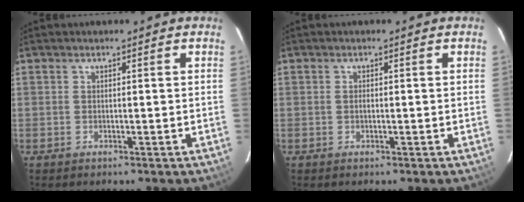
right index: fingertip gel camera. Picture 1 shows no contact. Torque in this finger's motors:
{"motor_torque": [0.18, -0.06, 0.17, 0.02]}